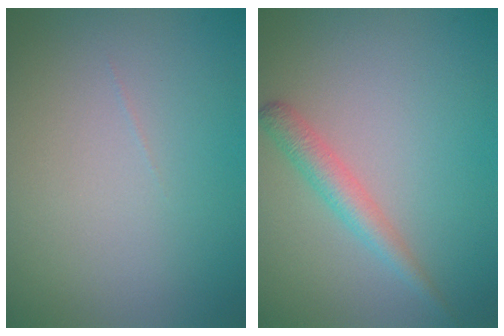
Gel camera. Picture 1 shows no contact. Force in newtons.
{"total": 2.3, "press": 2.3, "slide": 0.1}